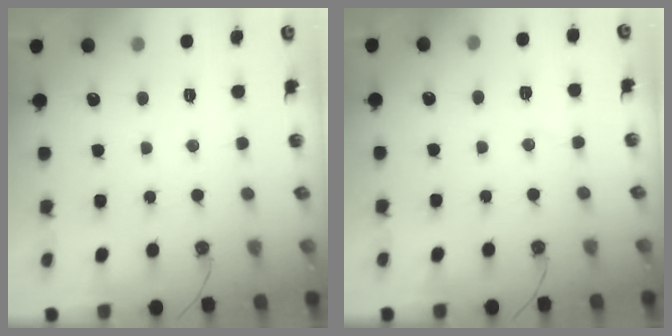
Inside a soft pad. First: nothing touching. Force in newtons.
{"total": 5.3, "press": 5.1, "slide": 1.4}